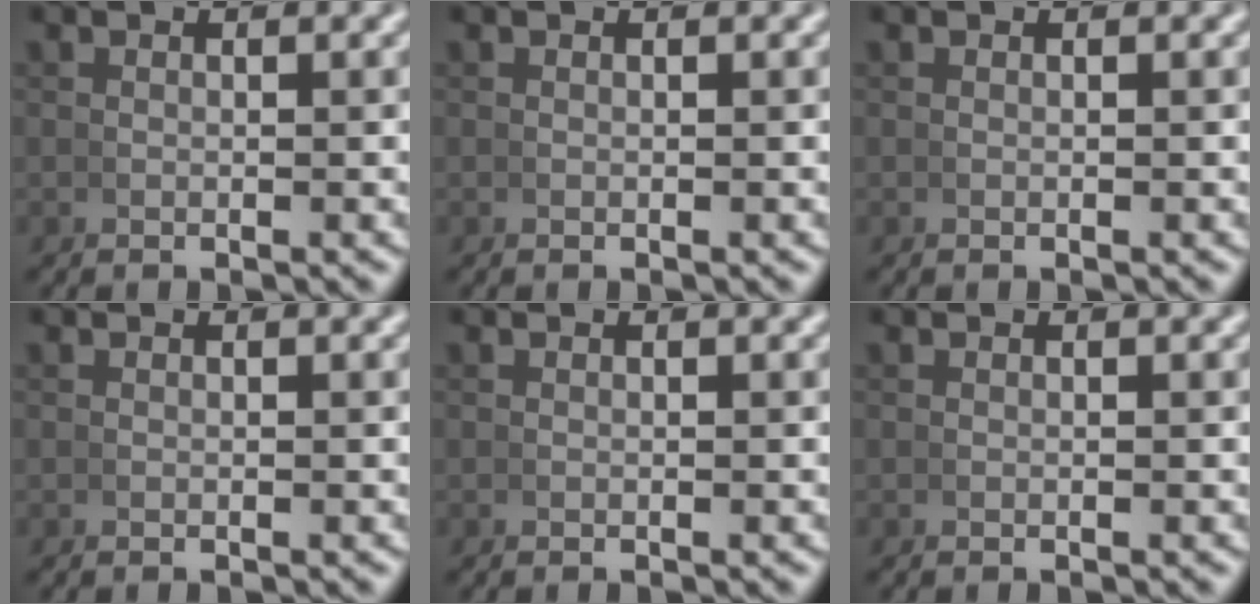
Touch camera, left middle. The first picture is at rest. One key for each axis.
{"total": 0.0}
{"total": 0.0}
{"total": 0.0}
{"total": 0.0}
{"total": 0.0}